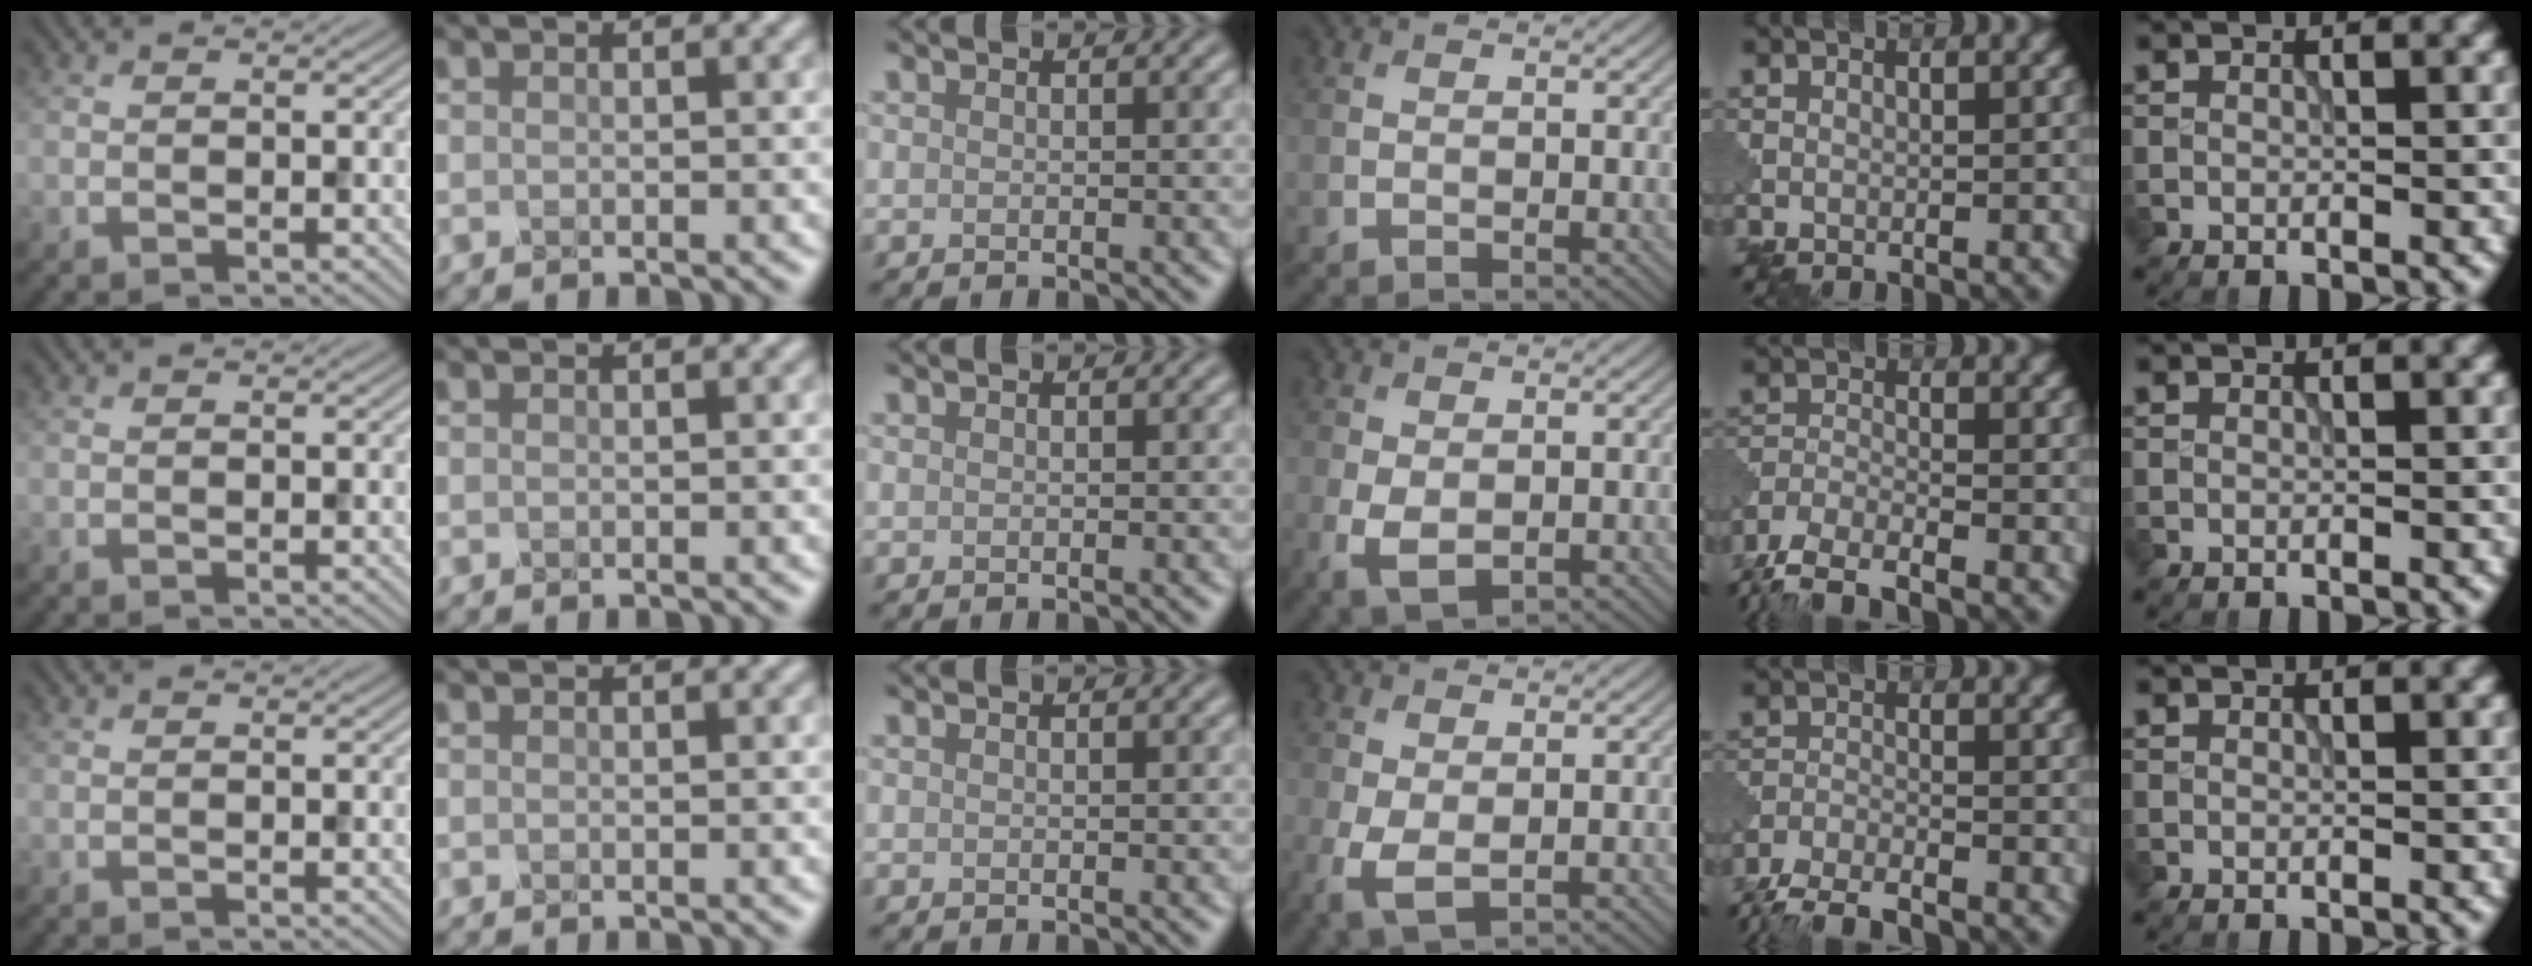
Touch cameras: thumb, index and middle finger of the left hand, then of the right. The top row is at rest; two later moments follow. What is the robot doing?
{"motion": "squeeze", "object": "foam earplug"}